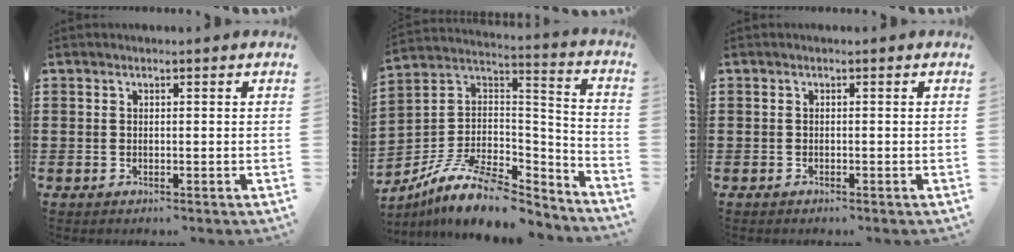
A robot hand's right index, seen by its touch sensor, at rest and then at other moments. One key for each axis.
{"total": 12.2, "fx": -8.5, "fy": 4.5, "fz": 7.5, "tx": -0.149, "ty": 0.019, "tz": -0.160}
{"total": 0.0}